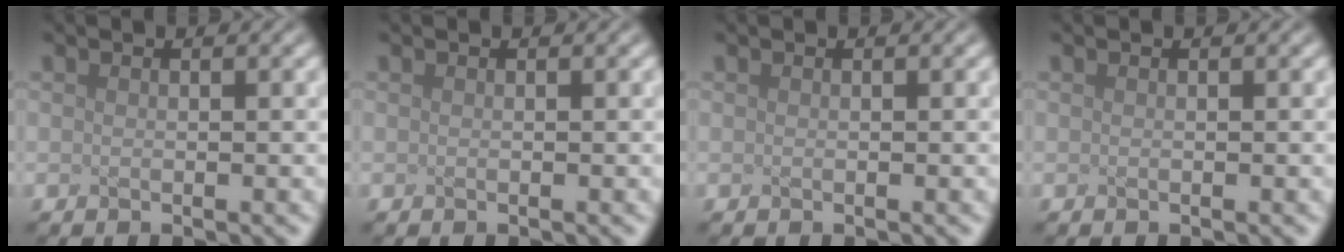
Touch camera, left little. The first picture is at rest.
{"total": 0.0}
{"total": 0.0}
{"total": 0.0}